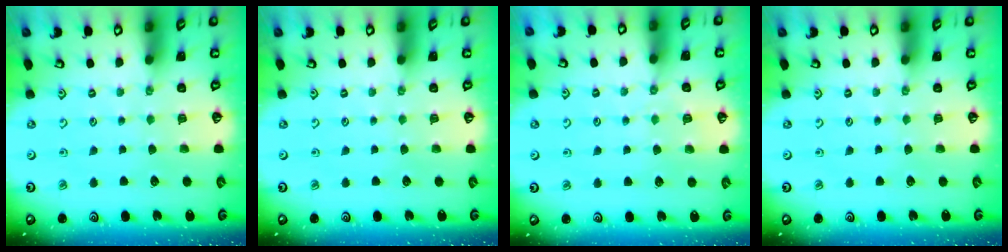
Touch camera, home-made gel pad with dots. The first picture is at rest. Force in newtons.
{"total": 0.0}
{"total": 2.5, "press": 2.5, "slide": 0.4}
{"total": 0.0}